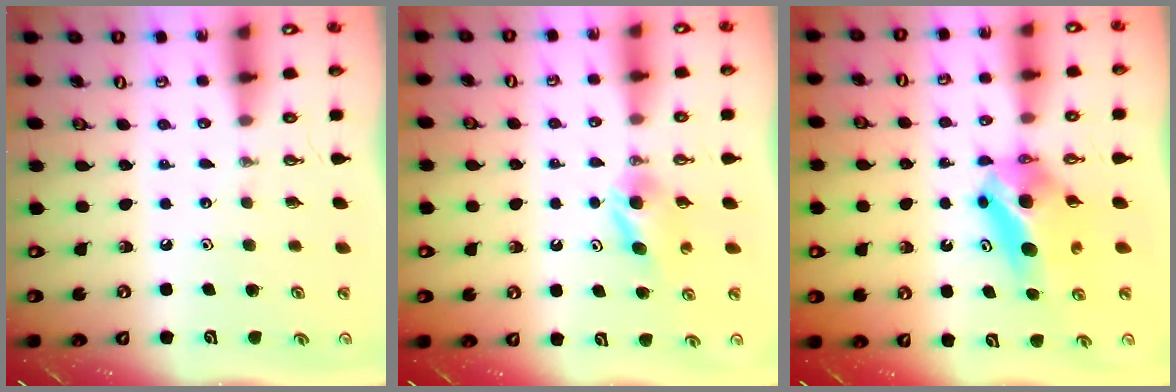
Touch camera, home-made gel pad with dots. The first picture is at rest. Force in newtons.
{"total": 4.6, "press": 4.5, "slide": 1.3}
{"total": 6.9, "press": 6.6, "slide": 2.1}